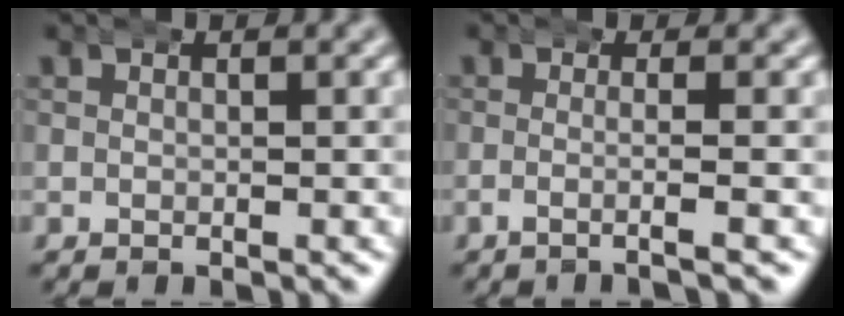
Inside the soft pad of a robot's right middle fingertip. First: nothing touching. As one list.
[{"total": 2.2, "force": [-1.2, -0.6, 1.8], "torque": [-0.038, -0.003, -0.020]}]